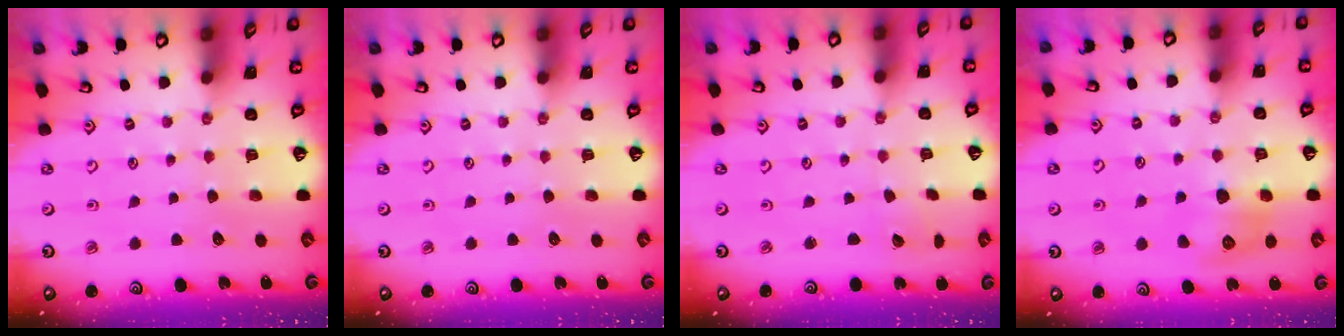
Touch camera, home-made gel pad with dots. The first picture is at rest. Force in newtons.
{"total": 0.0}
{"total": 1.2, "press": 1.2, "slide": 0.1}
{"total": 9.5, "press": 9.5, "slide": 0.1}